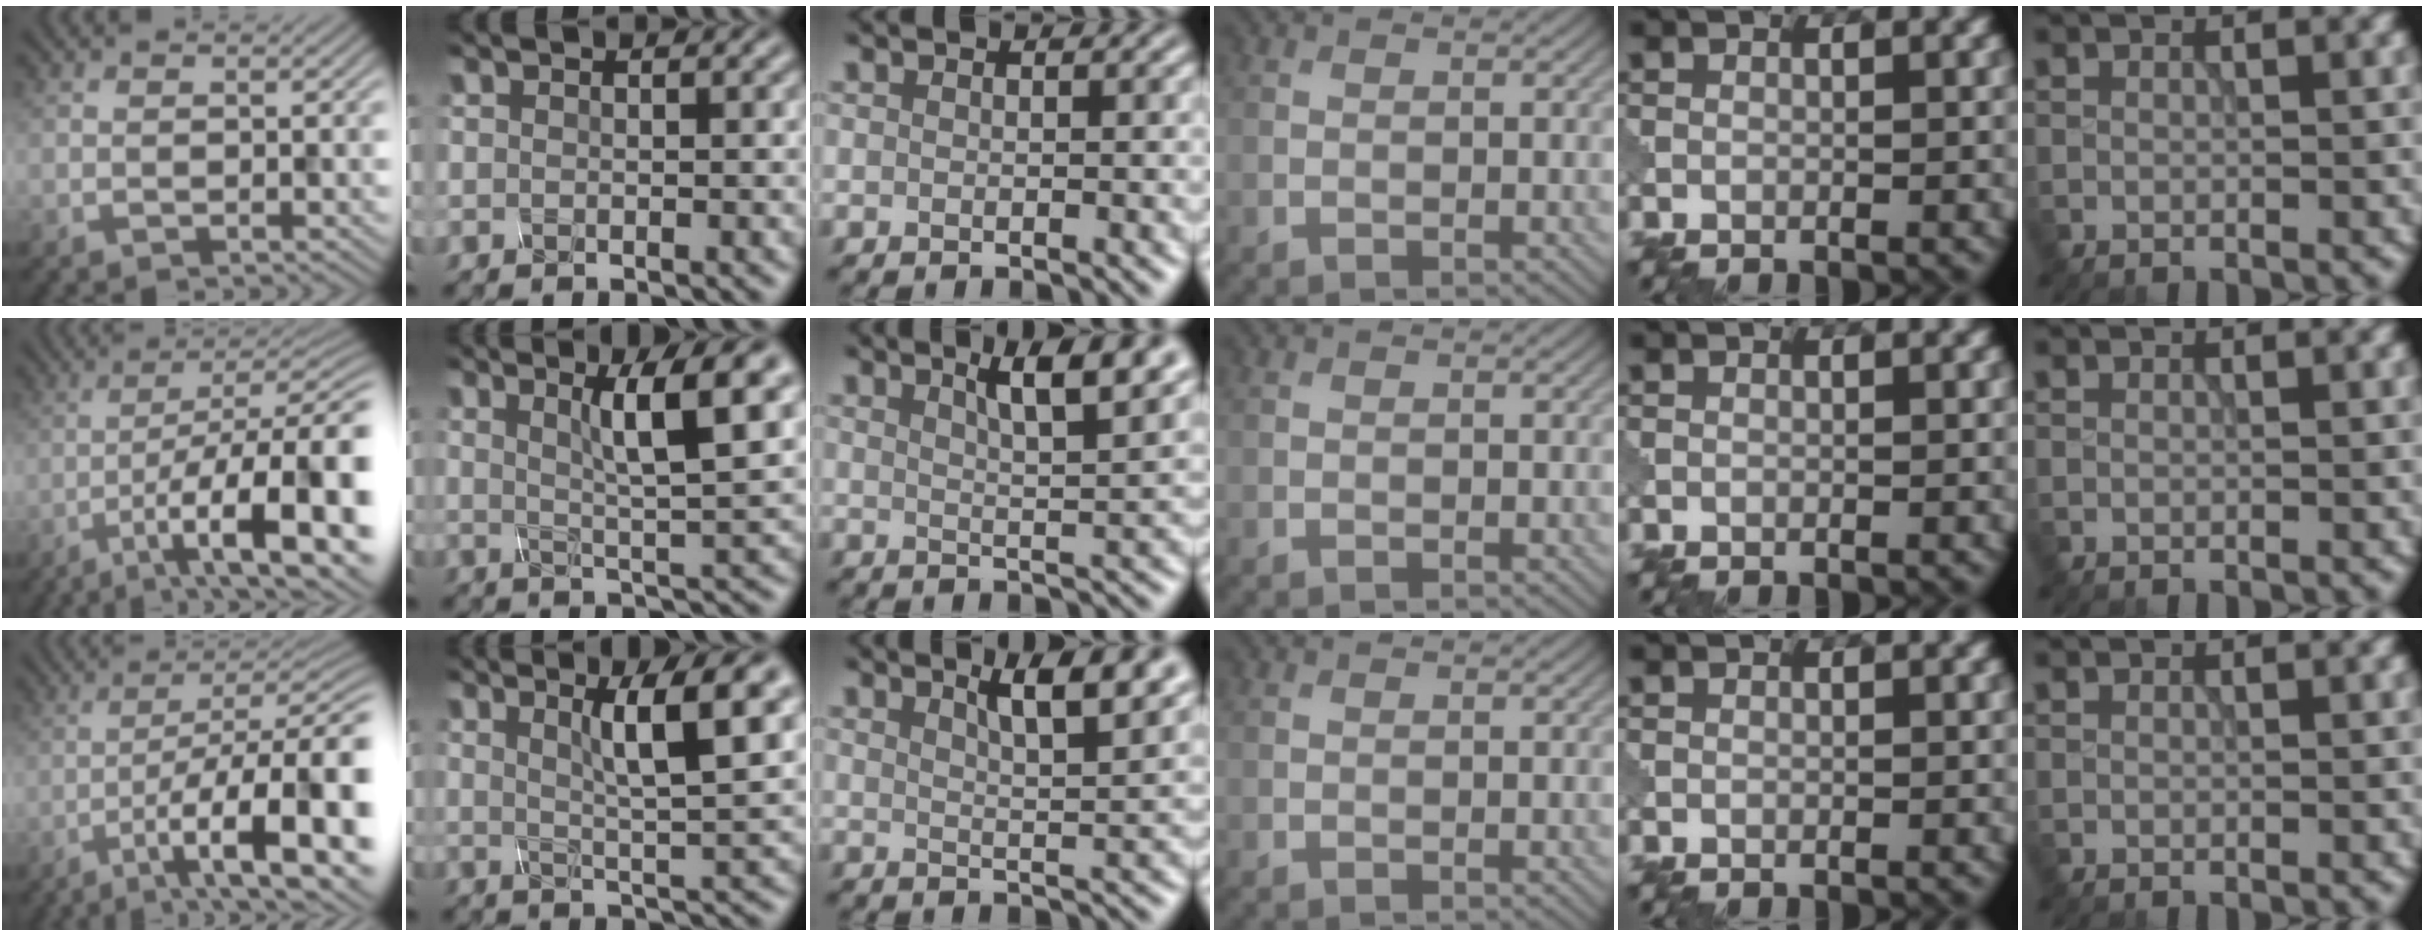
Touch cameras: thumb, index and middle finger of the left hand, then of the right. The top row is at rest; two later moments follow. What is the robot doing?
{"motion": "shake", "object": "plastic piggy bank"}